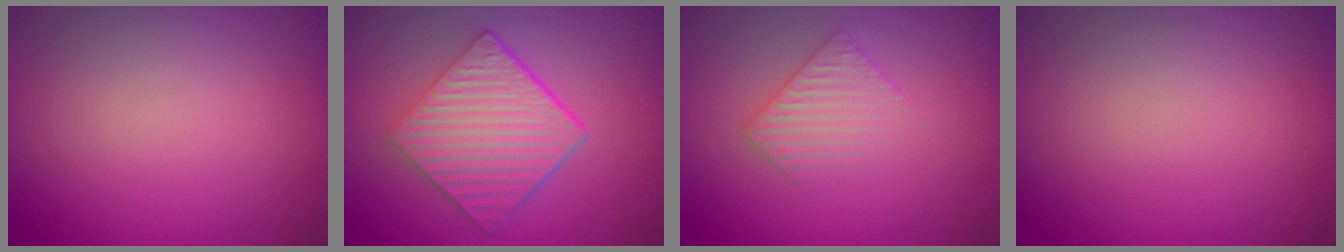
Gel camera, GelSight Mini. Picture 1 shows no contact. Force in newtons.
{"total": 6.4, "press": 4.5, "slide": 4.6}
{"total": 2.2, "press": 2.2, "slide": 0.5}
{"total": 0.0}